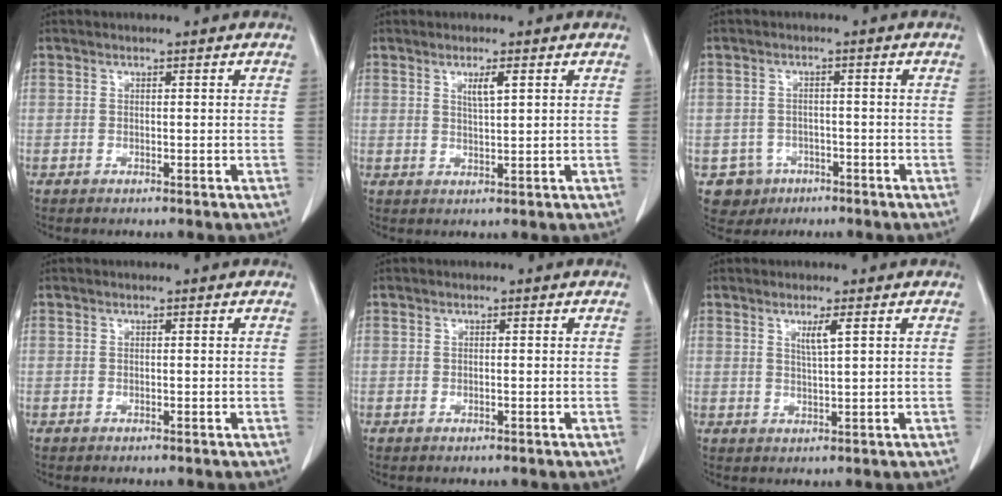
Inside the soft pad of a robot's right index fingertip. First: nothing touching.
{"total": 2.6, "force": [1.2, 0.1, 2.3], "torque": [-0.044, -0.003, 0.022]}
{"total": 4.5, "force": [-2.1, 3.9, 0.1], "torque": [-0.004, 0.011, -0.028]}
{"total": 0.0}
{"total": 0.0}
{"total": 2.5, "force": [1.2, -0.2, 2.2], "torque": [-0.044, -0.004, 0.023]}